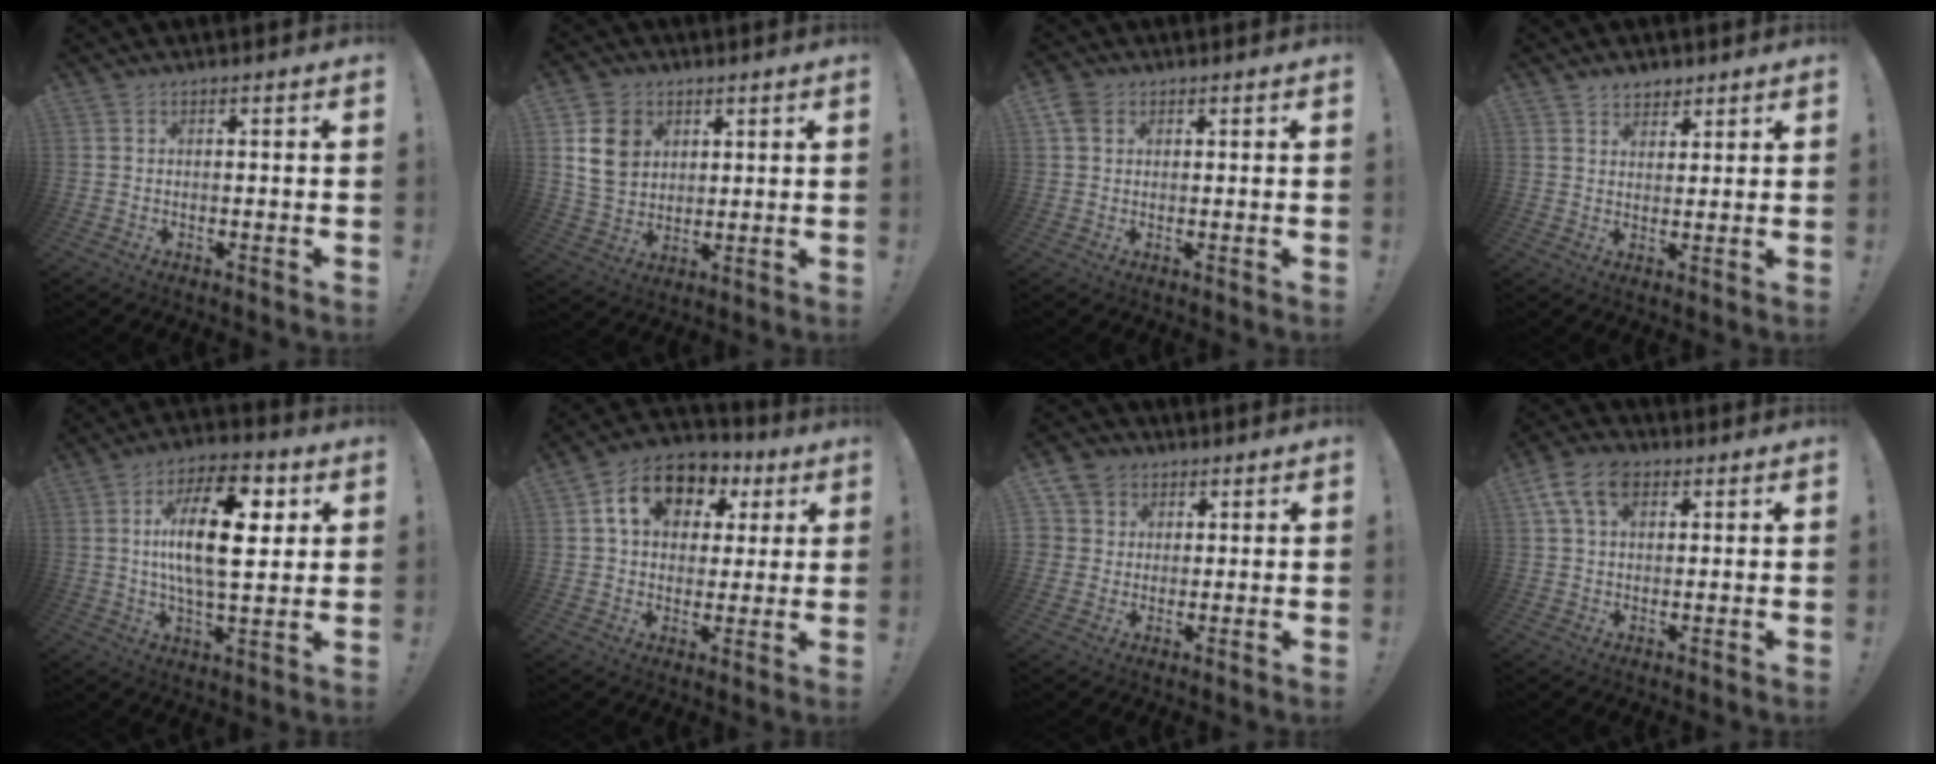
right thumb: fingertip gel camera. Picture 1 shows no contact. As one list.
[{"total": 11.0, "force": [4.3, 8.9, 5.0], "torque": [-0.075, -0.009, 0.091]}, {"total": 4.1, "force": [1.9, 3.0, 2.0], "torque": [-0.035, 0.000, 0.039]}, {"total": 4.2, "force": [3.3, 2.5, 0.5], "torque": [-0.004, -0.018, 0.062]}, {"total": 19.2, "force": [4.3, 8.0, 16.9], "torque": [-0.281, -0.005, 0.057]}, {"total": 13.9, "force": [5.4, 10.5, 7.3], "torque": [-0.114, -0.009, 0.104]}, {"total": 6.4, "force": [2.1, 5.9, 1.0], "torque": [-0.015, -0.012, 0.043]}, {"total": 9.5, "force": [4.0, 6.1, 6.2], "torque": [-0.105, 0.001, 0.078]}]